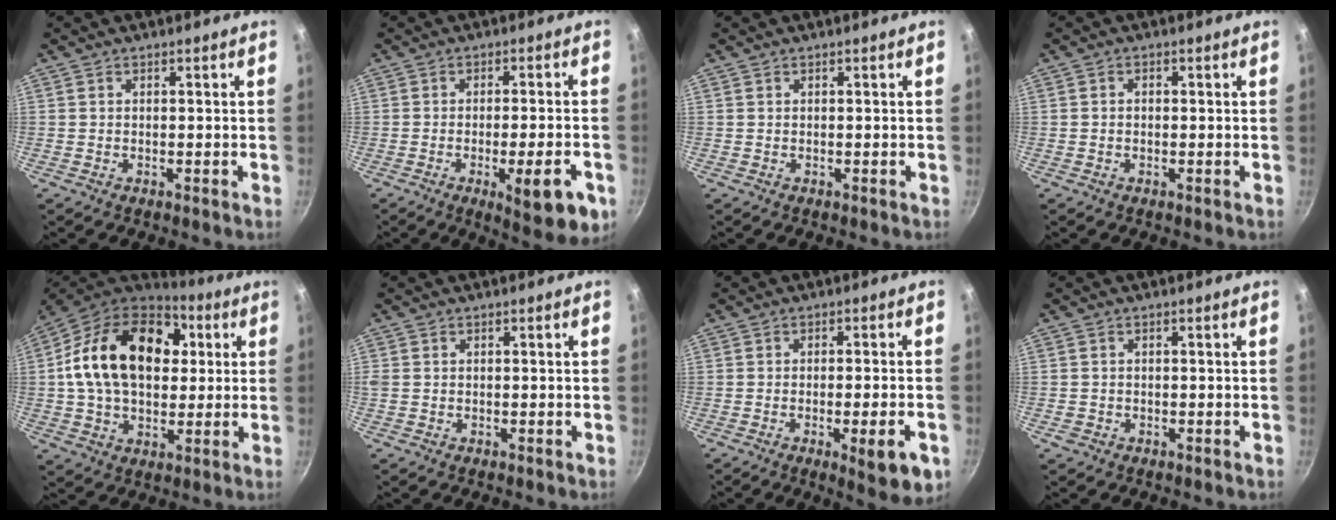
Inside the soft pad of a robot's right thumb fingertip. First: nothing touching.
{"total": 11.8, "force": [-4.5, 3.1, 10.5], "torque": [-0.123, 0.009, -0.055]}
{"total": 0.0}
{"total": 1.0, "force": [-0.1, 0.8, 0.6], "torque": [-0.011, 0.006, -0.003]}
{"total": 24.2, "force": [4.6, 16.3, 17.2], "torque": [-0.271, 0.023, 0.064]}
{"total": 0.7, "force": [0.1, 0.6, 0.4], "torque": [-0.008, 0.002, 0.001]}
{"total": 9.2, "force": [-3.5, 2.1, 8.2], "torque": [-0.096, 0.005, -0.042]}
{"total": 1.2, "force": [-0.5, 1.0, 0.3], "torque": [-0.005, 0.002, -0.005]}